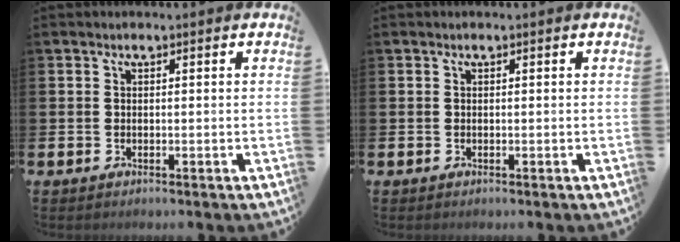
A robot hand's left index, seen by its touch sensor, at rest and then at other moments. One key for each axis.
{"total": 0.0}